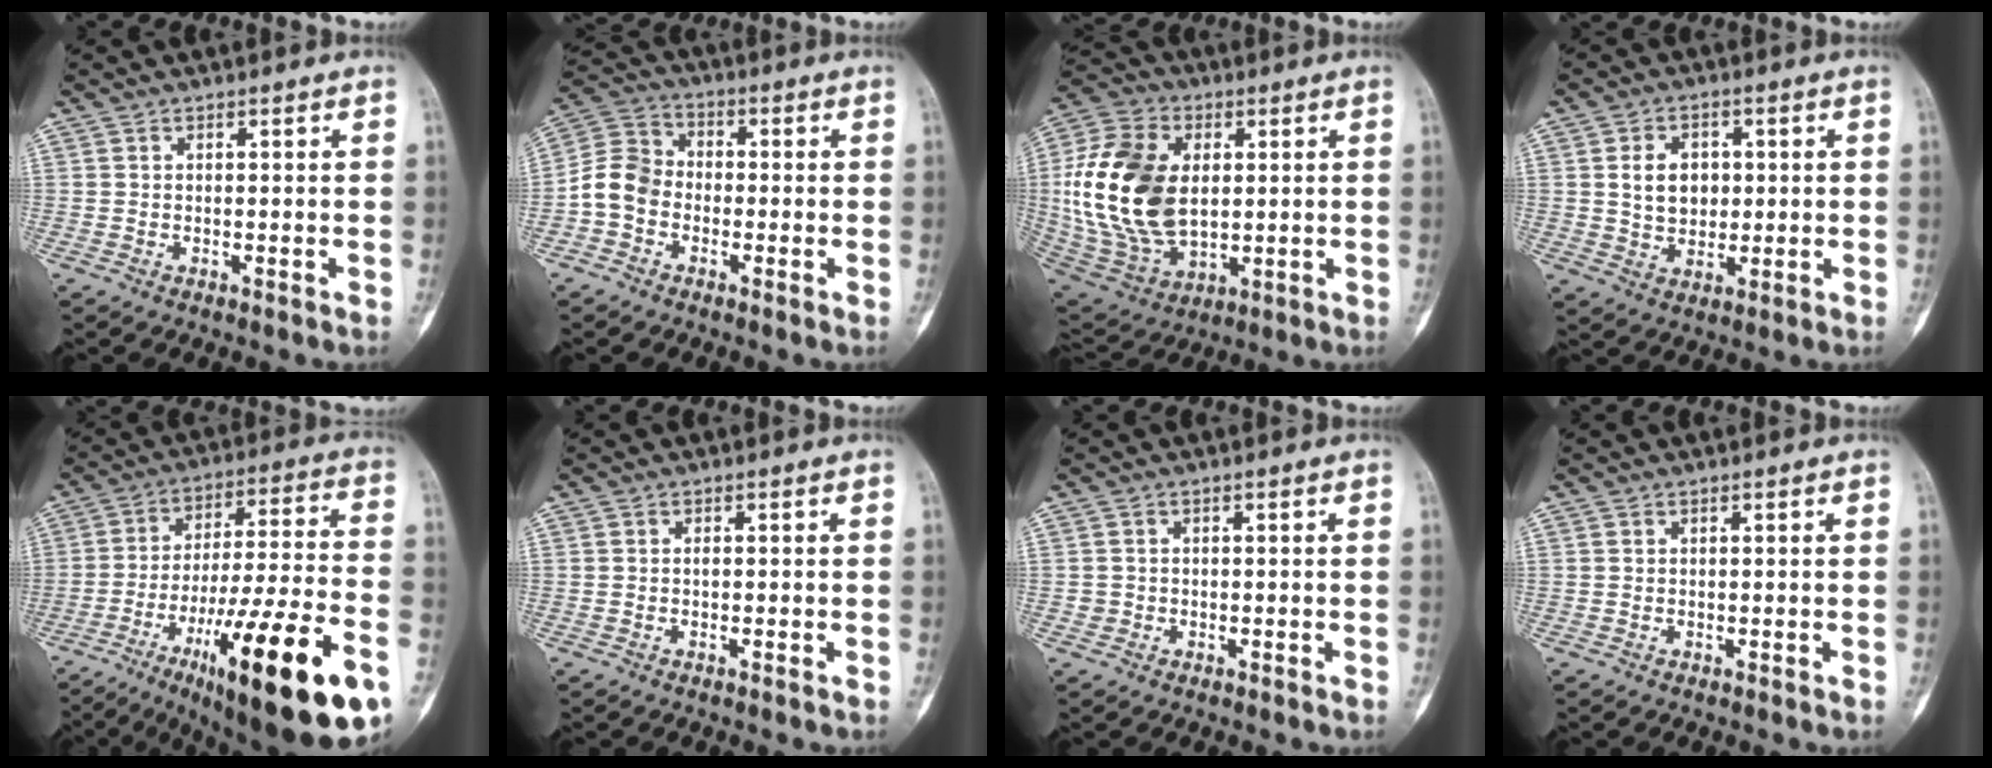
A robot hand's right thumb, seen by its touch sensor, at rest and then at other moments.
{"total": 7.6, "force": [-2.0, 6.3, 3.9], "torque": [-0.063, 0.028, -0.052]}
{"total": 22.1, "force": [2.1, 14.3, 16.8], "torque": [-0.337, -0.010, 0.049]}
{"total": 7.4, "force": [1.2, 5.5, 4.8], "torque": [-0.051, -0.006, 0.023]}
{"total": 27.2, "force": [-13.0, 5.4, 23.3], "torque": [-0.333, 0.045, -0.198]}
{"total": 0.5, "force": [-0.2, 0.2, 0.5], "torque": [-0.009, 0.000, -0.005]}
{"total": 1.0, "force": [-0.3, 0.9, 0.1], "torque": [0.004, 0.005, -0.007]}
{"total": 0.0}